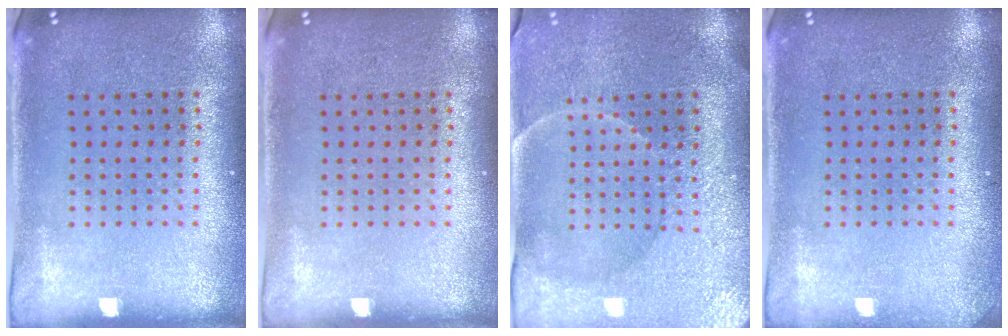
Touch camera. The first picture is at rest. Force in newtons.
{"total": 0.0}
{"total": 3.7, "press": 3.4, "slide": 1.4}
{"total": 1.0, "press": 1.0, "slide": 0.1}